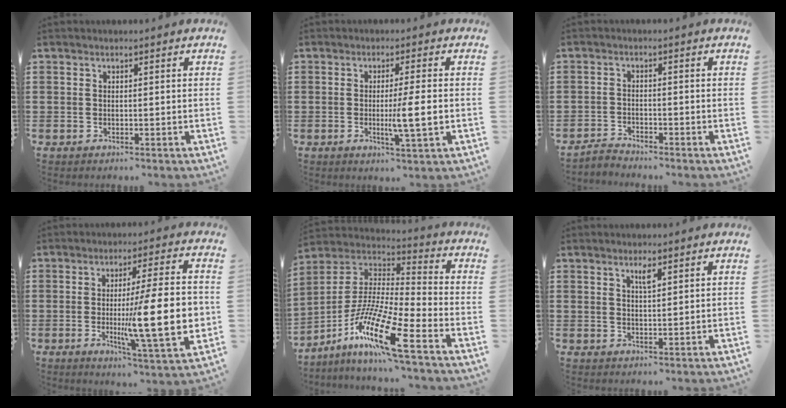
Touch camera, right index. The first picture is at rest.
{"total": 5.4, "force": [-0.6, 0.0, 5.3], "torque": [-0.091, -0.010, -0.013]}
{"total": 2.1, "force": [-2.1, 0.3, 0.0], "torque": [-0.007, 0.005, -0.044]}
{"total": 17.3, "force": [-1.7, 3.3, 16.9], "torque": [-0.266, -0.016, -0.026]}
{"total": 14.0, "force": [-8.6, 1.7, 10.9], "torque": [-0.232, -0.001, -0.169]}
{"total": 2.0, "force": [1.2, 0.4, 1.6], "torque": [-0.025, -0.001, 0.018]}